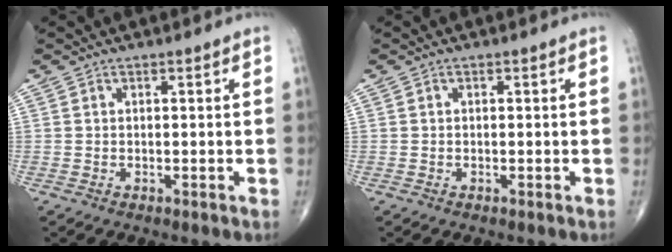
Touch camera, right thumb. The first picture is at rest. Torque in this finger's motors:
{"motor_torque": [-0.29, -0.11, -0.11, -0.02, -0.03]}